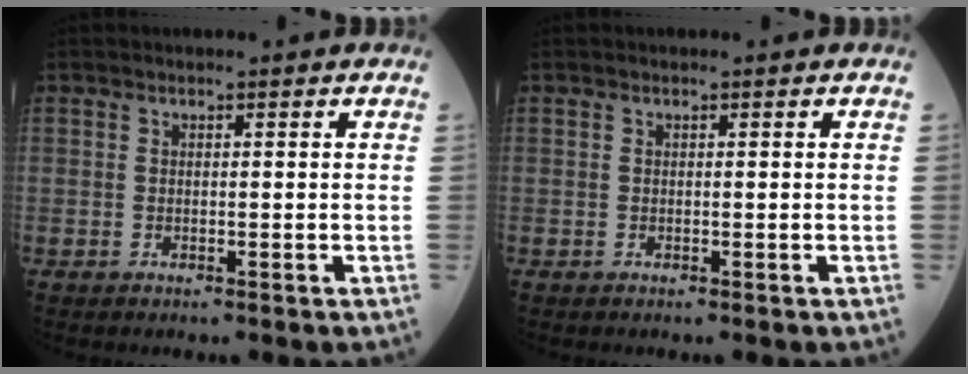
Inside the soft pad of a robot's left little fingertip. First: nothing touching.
{"total": 0.0}